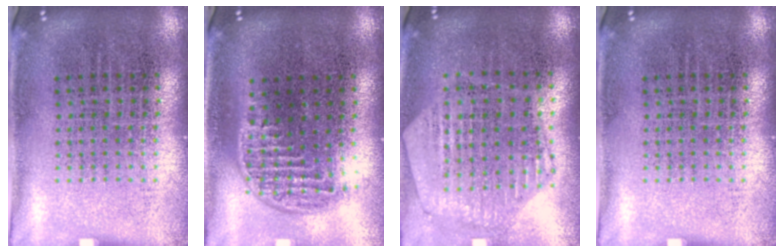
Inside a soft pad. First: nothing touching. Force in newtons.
{"total": 1.2, "press": 1.0, "slide": 0.7}
{"total": 1.1, "press": 1.1, "slide": 0.2}
{"total": 0.0}